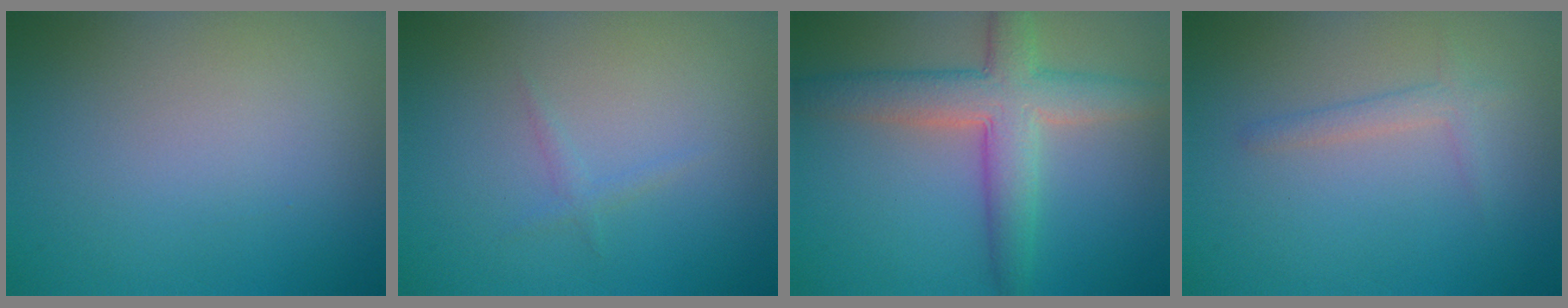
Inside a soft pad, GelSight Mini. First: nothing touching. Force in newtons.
{"total": 0.8, "press": 0.8, "slide": 0.0}
{"total": 6.2, "press": 6.2, "slide": 0.2}
{"total": 1.5, "press": 1.5, "slide": 0.1}